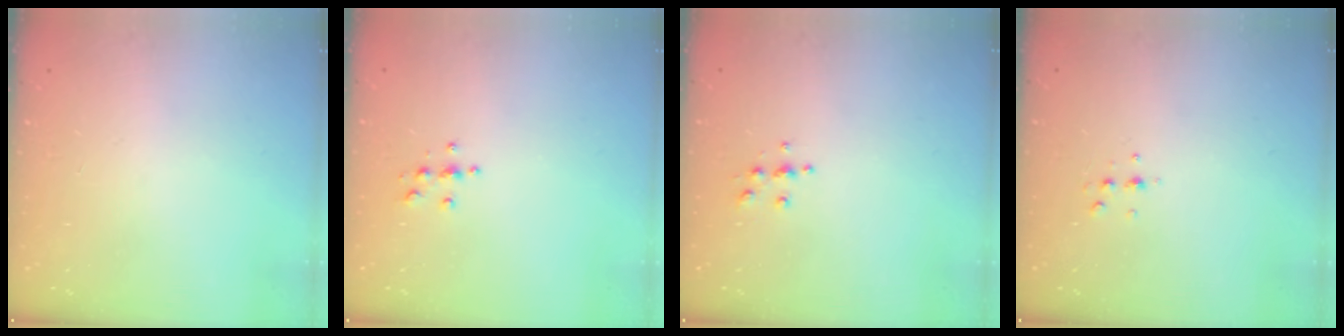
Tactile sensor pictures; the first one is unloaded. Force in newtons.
{"total": 4.0, "press": 3.9, "slide": 0.4}
{"total": 4.9, "press": 4.9, "slide": 0.5}
{"total": 4.0, "press": 3.9, "slide": 0.9}